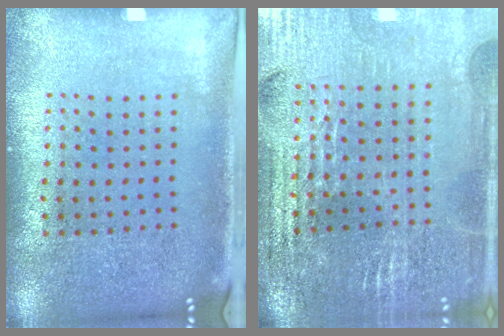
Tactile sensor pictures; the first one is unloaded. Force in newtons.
{"total": 3.1, "press": 3.1, "slide": 0.3}